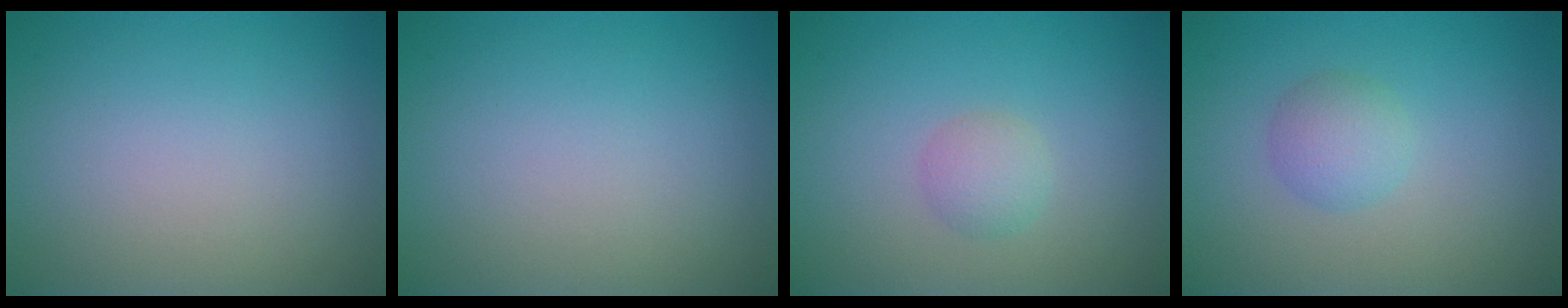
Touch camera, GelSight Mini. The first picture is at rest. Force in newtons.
{"total": 0.0}
{"total": 1.6, "press": 1.6, "slide": 0.1}
{"total": 2.1, "press": 2.1, "slide": 0.1}